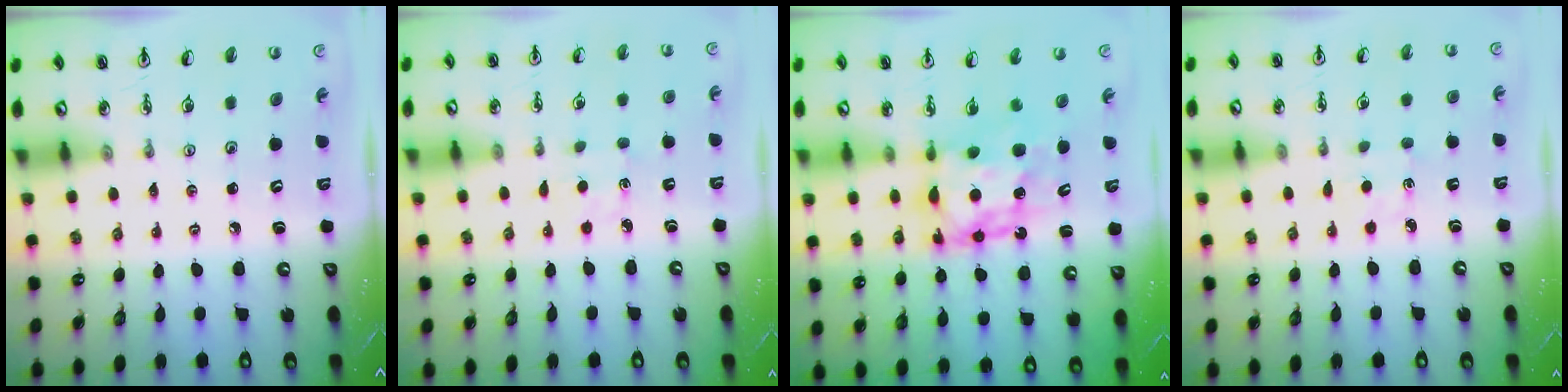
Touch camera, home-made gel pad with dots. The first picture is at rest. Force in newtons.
{"total": 2.8, "press": 2.8, "slide": 0.4}
{"total": 8.2, "press": 8.1, "slide": 0.7}
{"total": 2.8, "press": 2.8, "slide": 0.4}